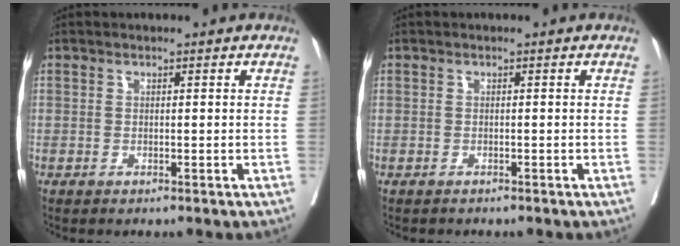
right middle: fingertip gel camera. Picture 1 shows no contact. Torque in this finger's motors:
{"motor_torque": [-0.74, 0.09, -0.34, -0.10]}